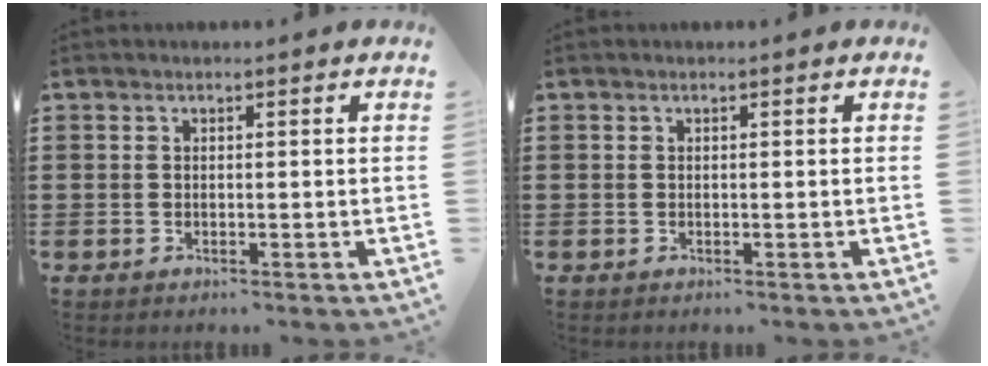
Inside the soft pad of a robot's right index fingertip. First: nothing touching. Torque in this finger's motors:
{"motor_torque": [2.14, 0.00, 0.00, 0.00]}